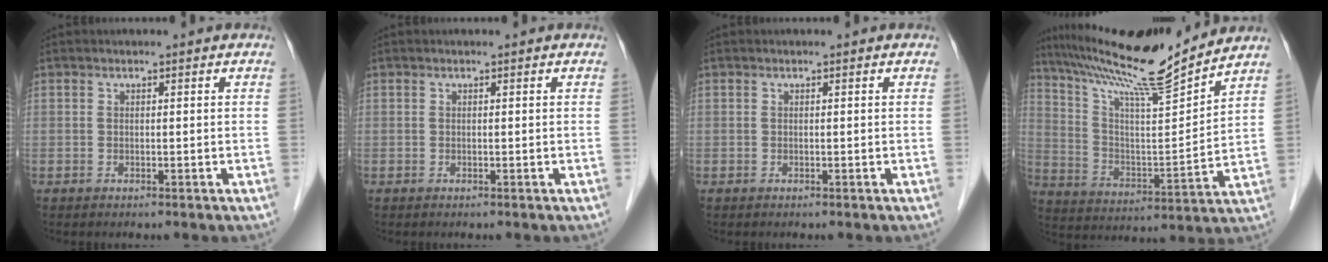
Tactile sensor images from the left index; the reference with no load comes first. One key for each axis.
{"total": 0.0}
{"total": 0.0}
{"total": 17.7, "fx": 15.7, "fy": -0.4, "fz": 8.2, "tx": -0.146, "ty": -0.006, "tz": 0.266}